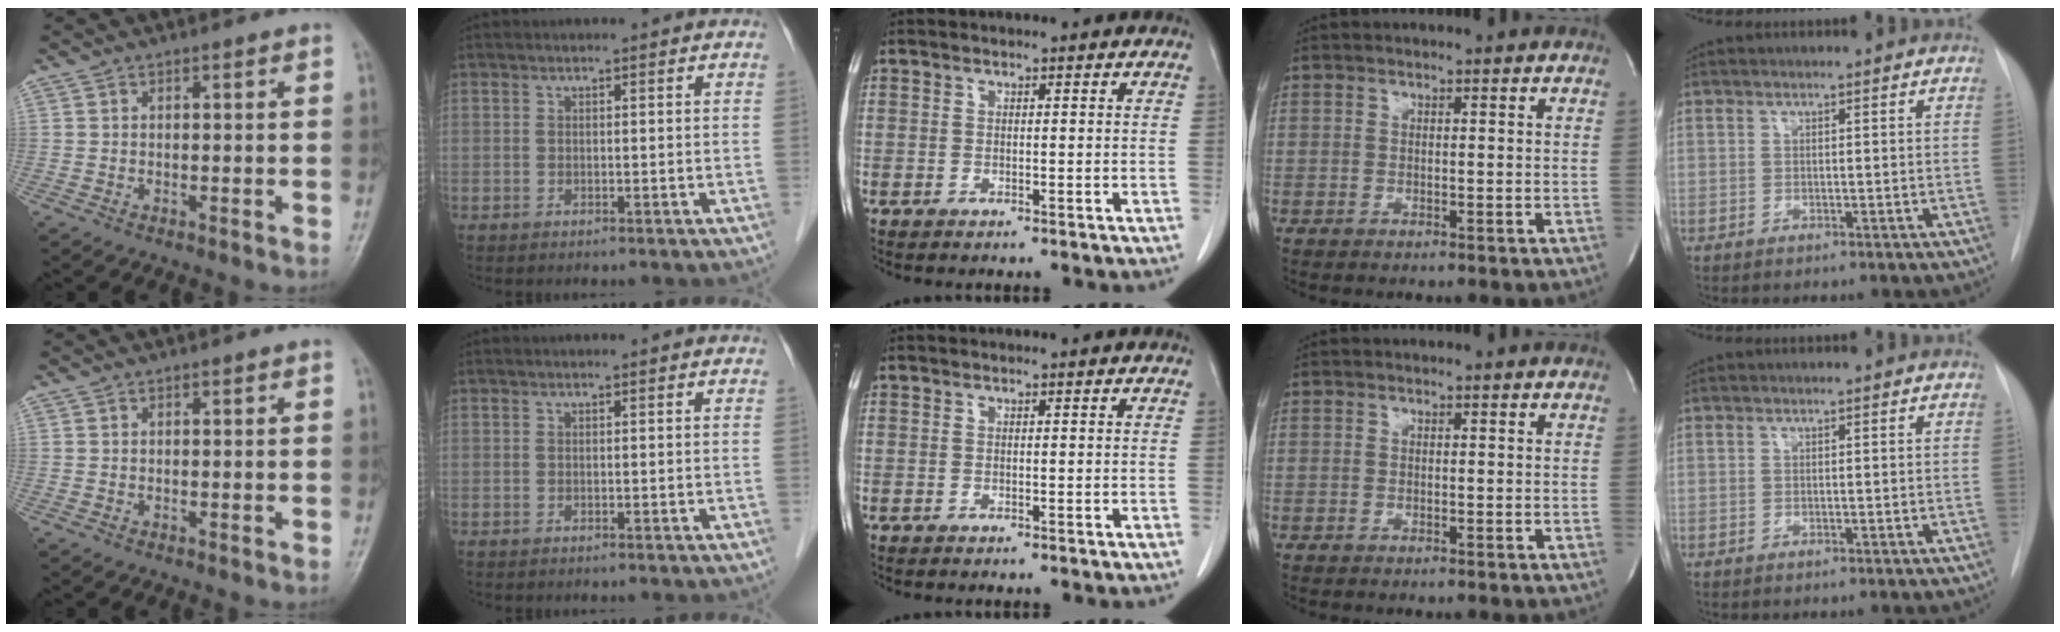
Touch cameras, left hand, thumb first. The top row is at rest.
{}